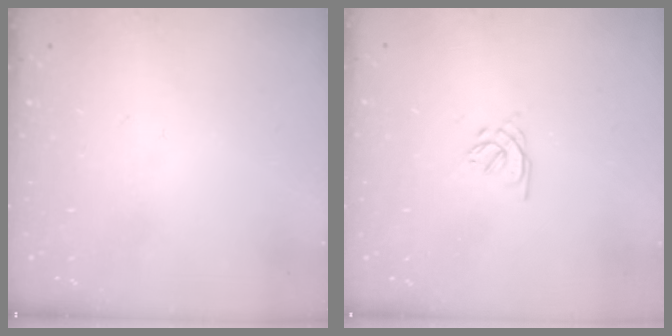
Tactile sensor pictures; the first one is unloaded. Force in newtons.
{"total": 1.6, "press": 1.5, "slide": 0.5}